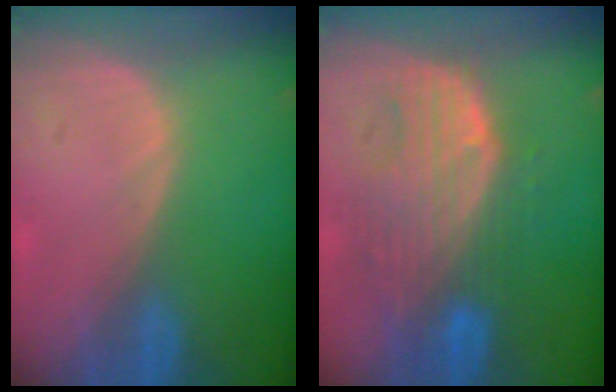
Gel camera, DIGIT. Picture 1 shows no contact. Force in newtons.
{"total": 9.9, "press": 8.6, "slide": 4.8}